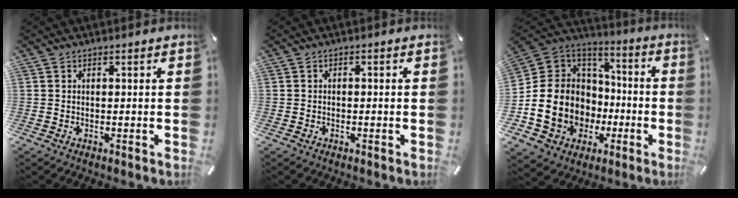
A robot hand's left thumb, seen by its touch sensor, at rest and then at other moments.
{"total": 0.6, "force": [-0.4, 0.3, 0.3], "torque": [-0.005, 0.000, -0.009]}
{"total": 17.7, "force": [-4.3, 15.5, 7.3], "torque": [-0.167, 0.000, -0.055]}